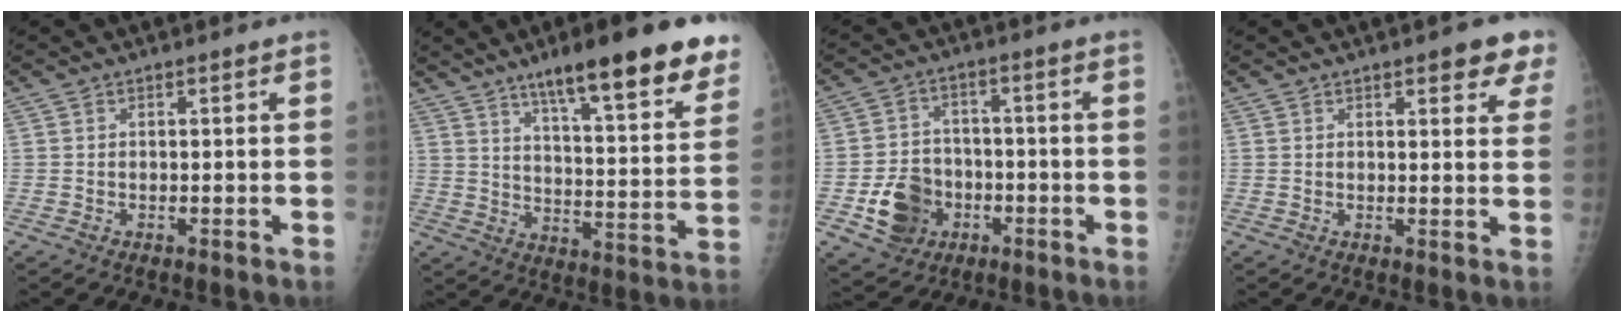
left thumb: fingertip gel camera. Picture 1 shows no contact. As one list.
[{"total": 21.9, "force": [14.6, 4.3, 15.7], "torque": [-0.191, -0.057, 0.215]}, {"total": 10.0, "force": [-3.7, 8.2, 4.3], "torque": [-0.046, 0.019, -0.058]}, {"total": 6.4, "force": [4.0, 2.1, 4.5], "torque": [-0.026, -0.013, 0.041]}]